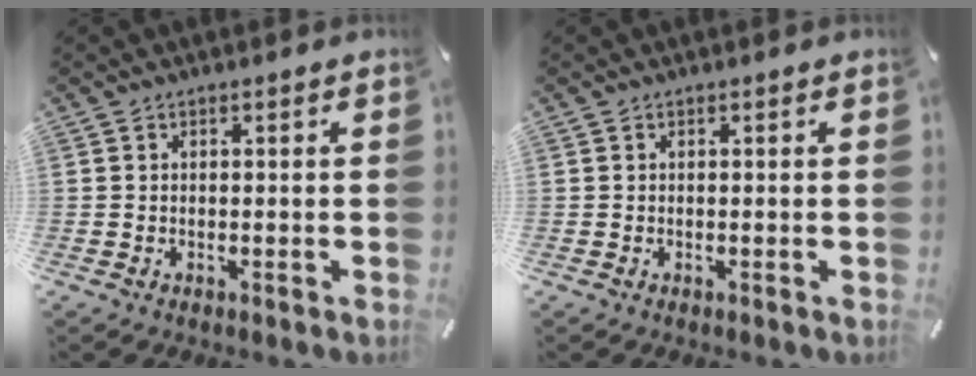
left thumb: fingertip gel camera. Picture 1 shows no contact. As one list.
[{"total": 0.0}]